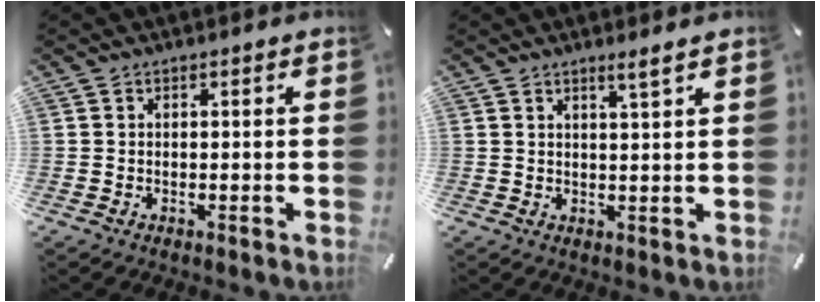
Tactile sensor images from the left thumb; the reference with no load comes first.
{"total": 2.7, "force": [2.1, -0.1, 1.7], "torque": [-0.036, -0.006, 0.036]}